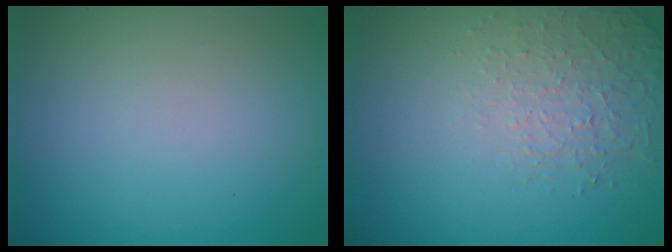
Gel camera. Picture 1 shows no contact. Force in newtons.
{"total": 1.5, "press": 0.8, "slide": 1.3}